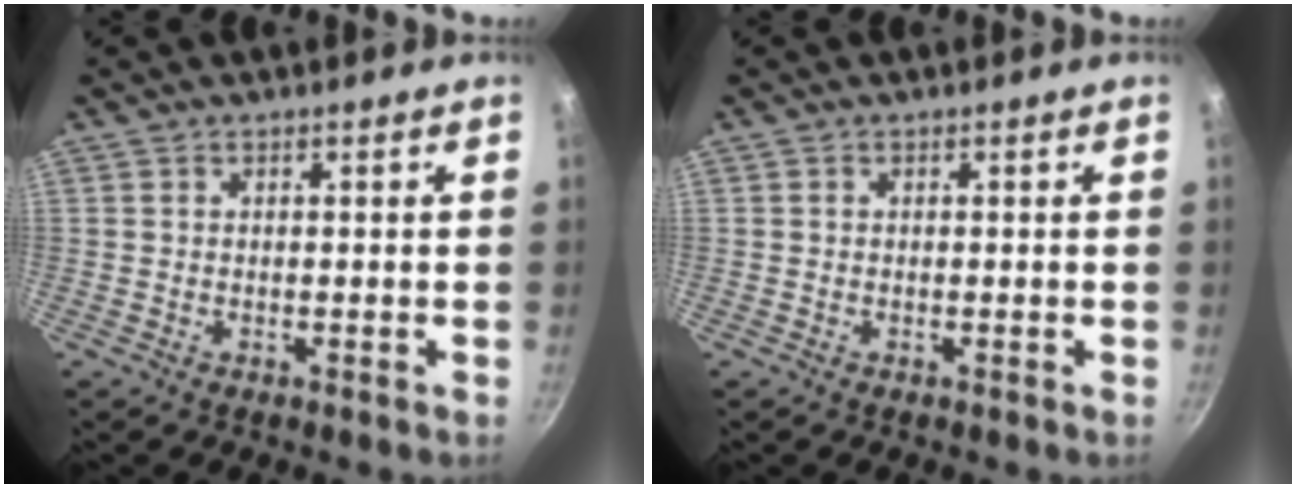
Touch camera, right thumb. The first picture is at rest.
{"total": 0.0}